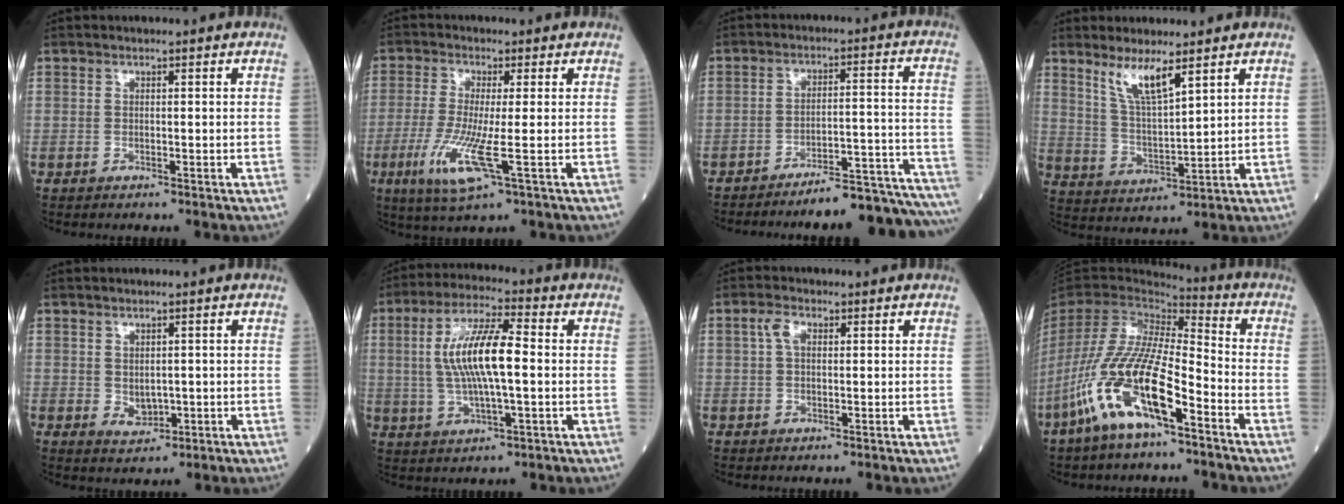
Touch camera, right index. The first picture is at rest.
{"total": 8.1, "force": [-2.4, 0.1, 7.7], "torque": [-0.167, -0.026, -0.049]}
{"total": 17.7, "force": [-17.0, -0.4, 5.0], "torque": [-0.015, 0.026, -0.226]}
{"total": 6.8, "force": [4.6, 0.7, 5.0], "torque": [-0.101, -0.012, 0.093]}
{"total": 2.7, "force": [-0.1, 1.9, 1.9], "torque": [-0.031, -0.004, 0.008]}
{"total": 11.3, "force": [0.6, 2.2, 11.1], "torque": [-0.219, 0.014, 0.011]}
{"total": 2.4, "force": [0.8, 1.3, 1.9], "torque": [-0.045, 0.012, 0.017]}
{"total": 16.6, "force": [-8.4, 3.5, 13.9], "torque": [-0.297, -0.022, -0.159]}